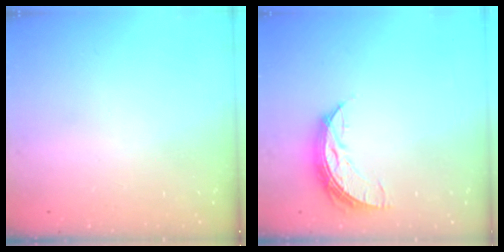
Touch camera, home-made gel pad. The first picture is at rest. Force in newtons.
{"total": 8.1, "press": 8.0, "slide": 0.6}